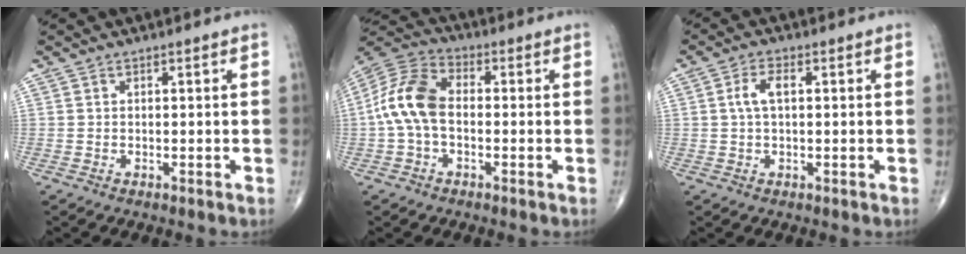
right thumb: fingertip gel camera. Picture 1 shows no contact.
{"total": 11.3, "force": [-0.8, 6.9, 8.9], "torque": [-0.182, 0.033, -0.027]}
{"total": 3.8, "force": [0.6, 1.8, 3.3], "torque": [-0.073, 0.010, 0.009]}